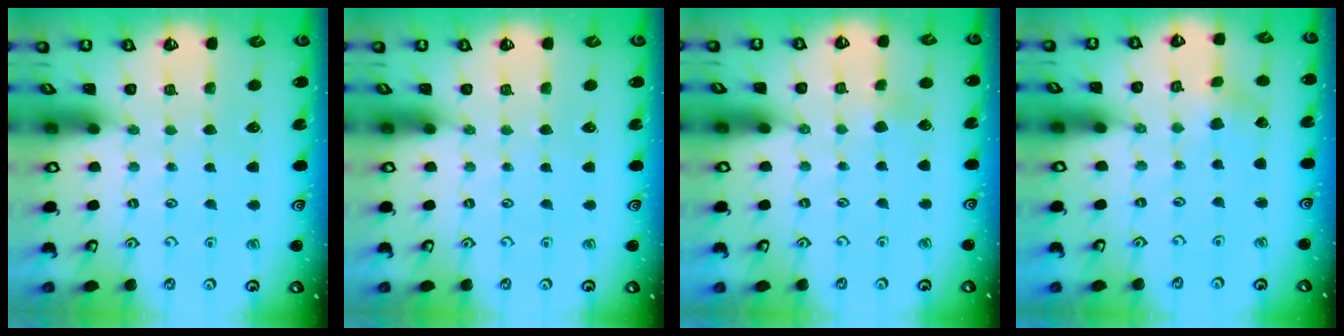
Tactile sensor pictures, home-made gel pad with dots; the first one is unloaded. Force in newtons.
{"total": 0.0}
{"total": 1.8, "press": 1.7, "slide": 0.4}
{"total": 1.2, "press": 1.2, "slide": 0.2}